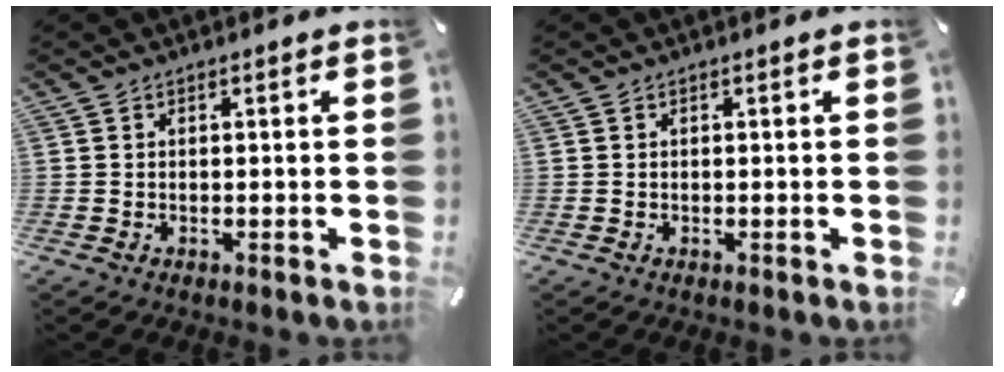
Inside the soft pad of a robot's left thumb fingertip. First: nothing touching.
{"total": 0.0}